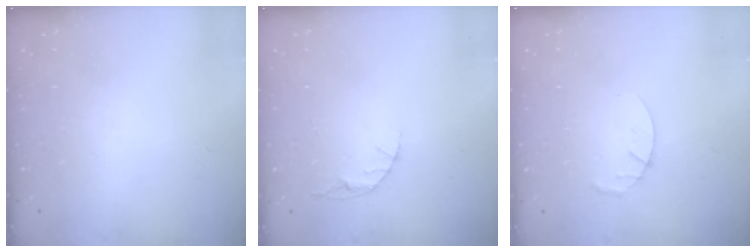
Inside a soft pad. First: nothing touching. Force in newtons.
{"total": 3.5, "press": 3.5, "slide": 0.4}
{"total": 3.0, "press": 2.9, "slide": 0.5}